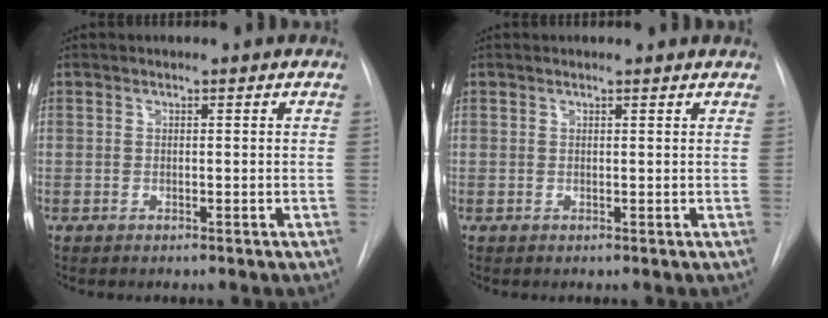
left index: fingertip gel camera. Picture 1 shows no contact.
{"total": 0.0}